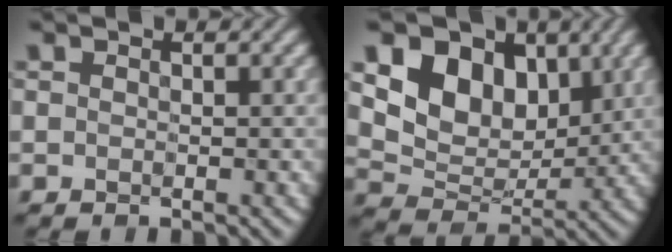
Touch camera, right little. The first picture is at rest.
{"total": 8.2, "force": [3.1, 5.7, 5.0], "torque": [-0.093, -0.007, 0.047]}